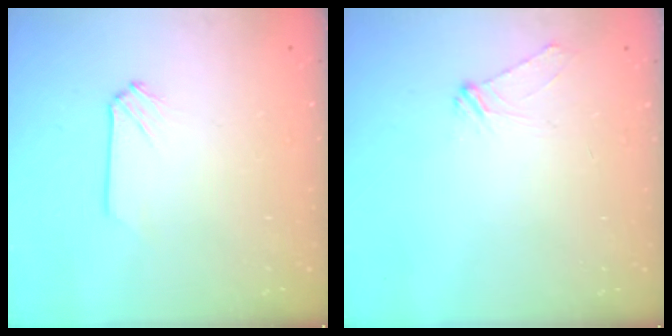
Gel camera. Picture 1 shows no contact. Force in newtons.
{"total": 3.7, "press": 3.7, "slide": 0.6}